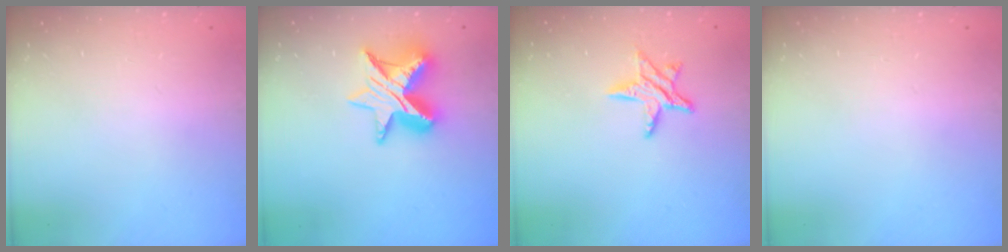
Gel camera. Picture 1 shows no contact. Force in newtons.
{"total": 12.9, "press": 12.9, "slide": 0.8}
{"total": 7.6, "press": 7.6, "slide": 0.3}
{"total": 0.0}